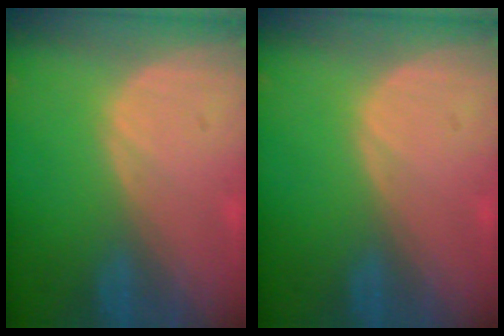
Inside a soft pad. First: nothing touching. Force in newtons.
{"total": 0.0}